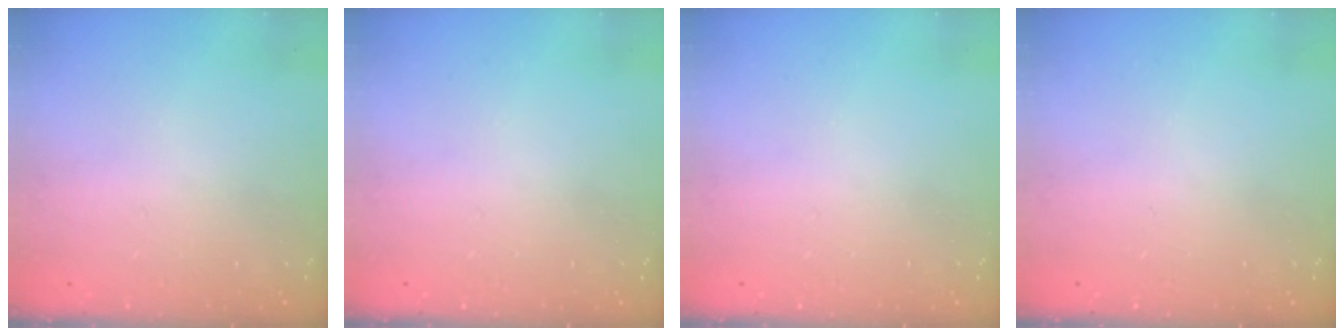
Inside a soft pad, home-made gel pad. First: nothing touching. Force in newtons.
{"total": 0.0}
{"total": 0.0}
{"total": 0.0}